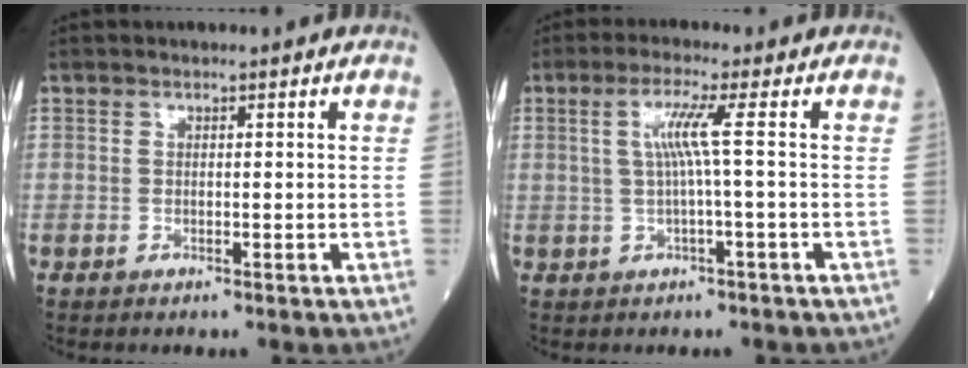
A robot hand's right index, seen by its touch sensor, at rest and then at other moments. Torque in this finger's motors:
{"motor_torque": [0.36, -0.03, 0.35, 0.11]}